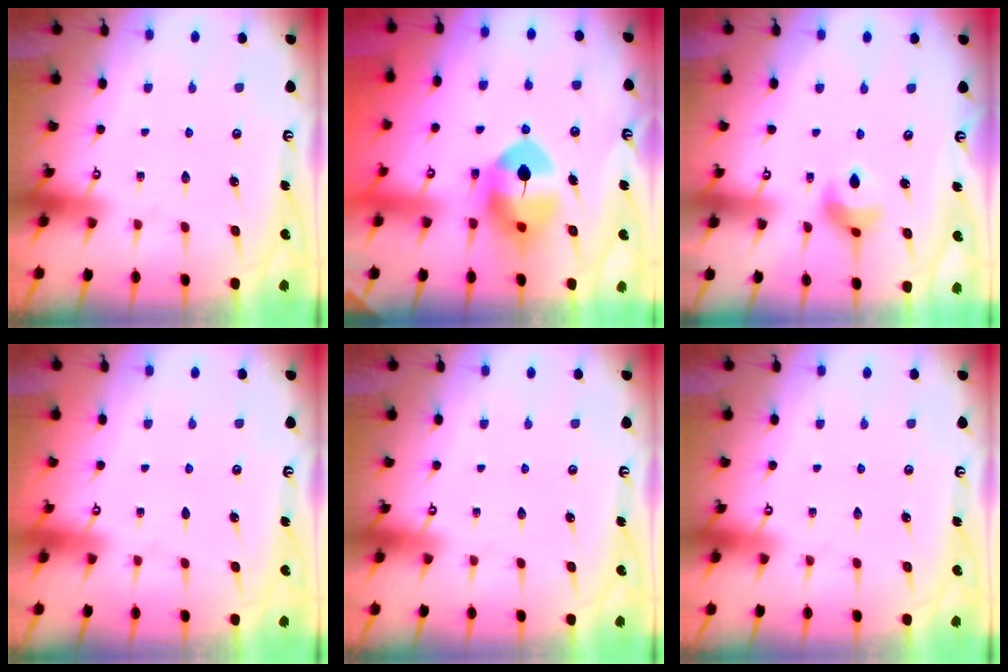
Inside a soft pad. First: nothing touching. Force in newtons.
{"total": 10.2, "press": 10.0, "slide": 1.6}
{"total": 8.7, "press": 8.6, "slide": 1.2}
{"total": 0.0}
{"total": 0.0}
{"total": 0.0}